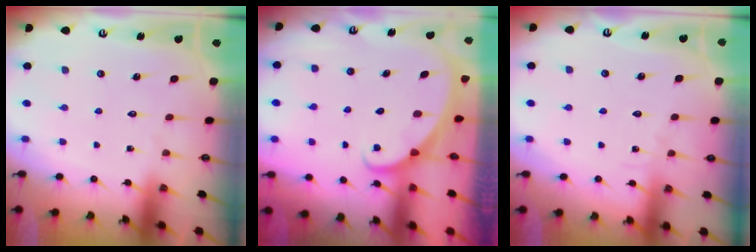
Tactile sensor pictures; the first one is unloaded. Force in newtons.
{"total": 1.3, "press": 1.3, "slide": 0.0}
{"total": 4.7, "press": 4.7, "slide": 0.5}